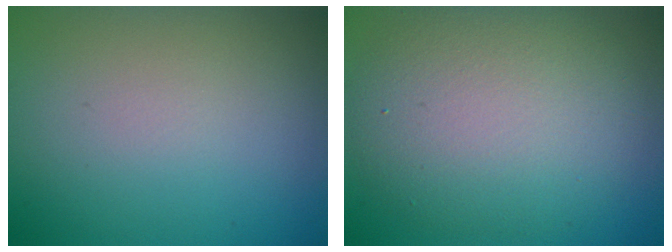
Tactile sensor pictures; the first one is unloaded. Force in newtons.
{"total": 7.7, "press": 7.7, "slide": 0.4}